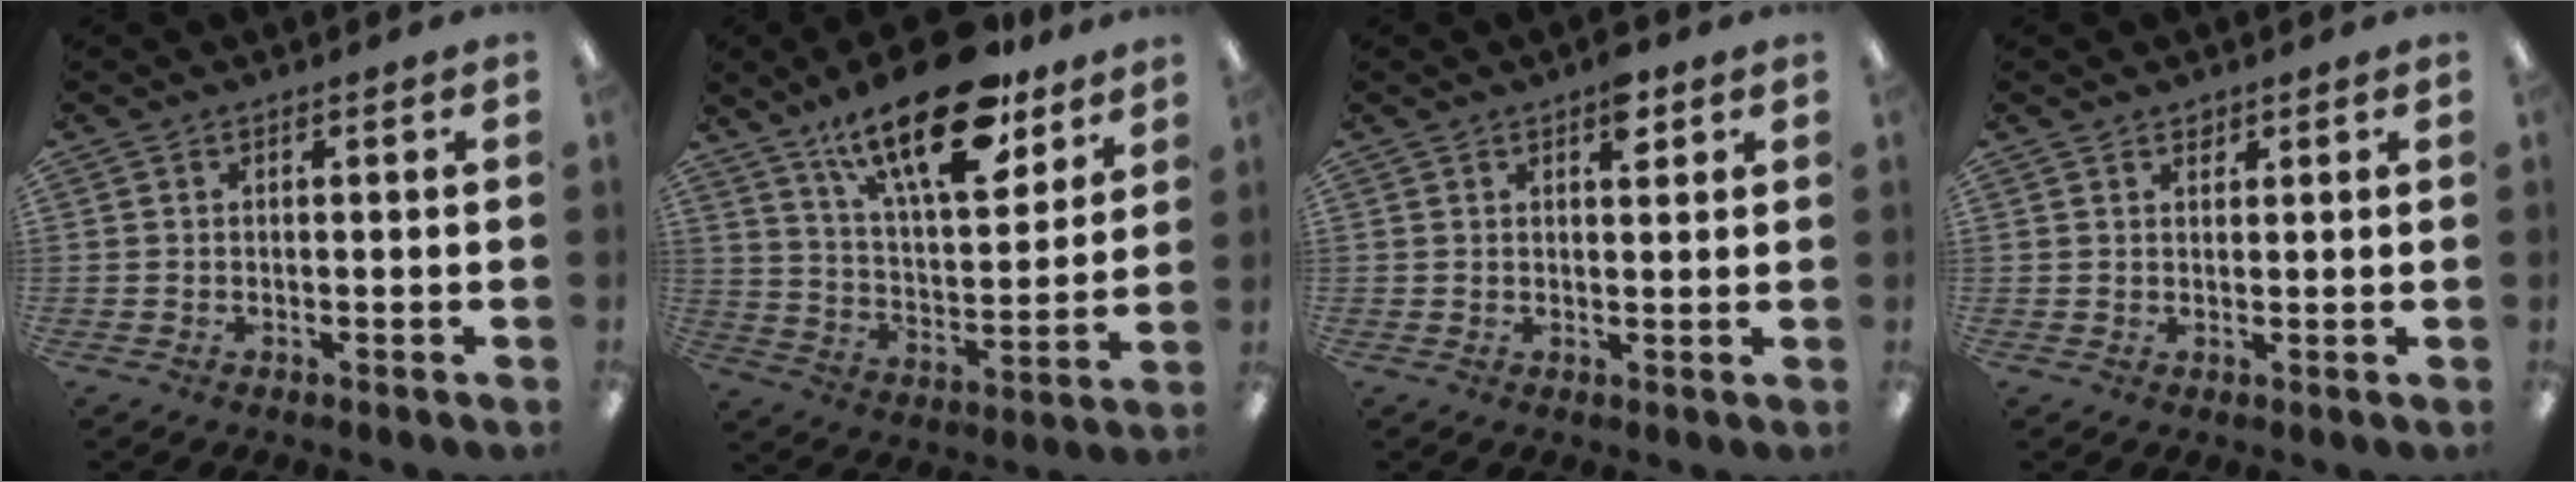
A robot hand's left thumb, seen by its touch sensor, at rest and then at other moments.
{"total": 22.3, "force": [15.6, 8.1, 13.7], "torque": [-0.224, -0.086, 0.263]}
{"total": 4.7, "force": [2.8, 2.2, 3.2], "torque": [-0.029, -0.012, 0.040]}
{"total": 1.5, "force": [1.2, 0.7, 0.2], "torque": [0.004, -0.004, 0.022]}